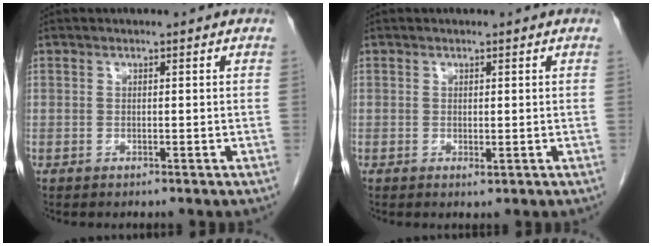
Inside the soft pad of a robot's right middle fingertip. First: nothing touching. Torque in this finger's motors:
{"motor_torque": [0.04, -0.05, -0.17, -0.02]}